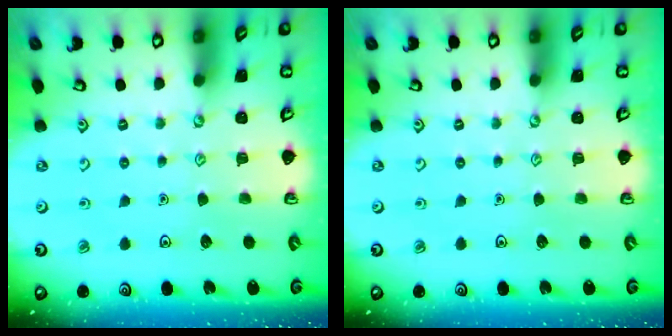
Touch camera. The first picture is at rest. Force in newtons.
{"total": 0.0}